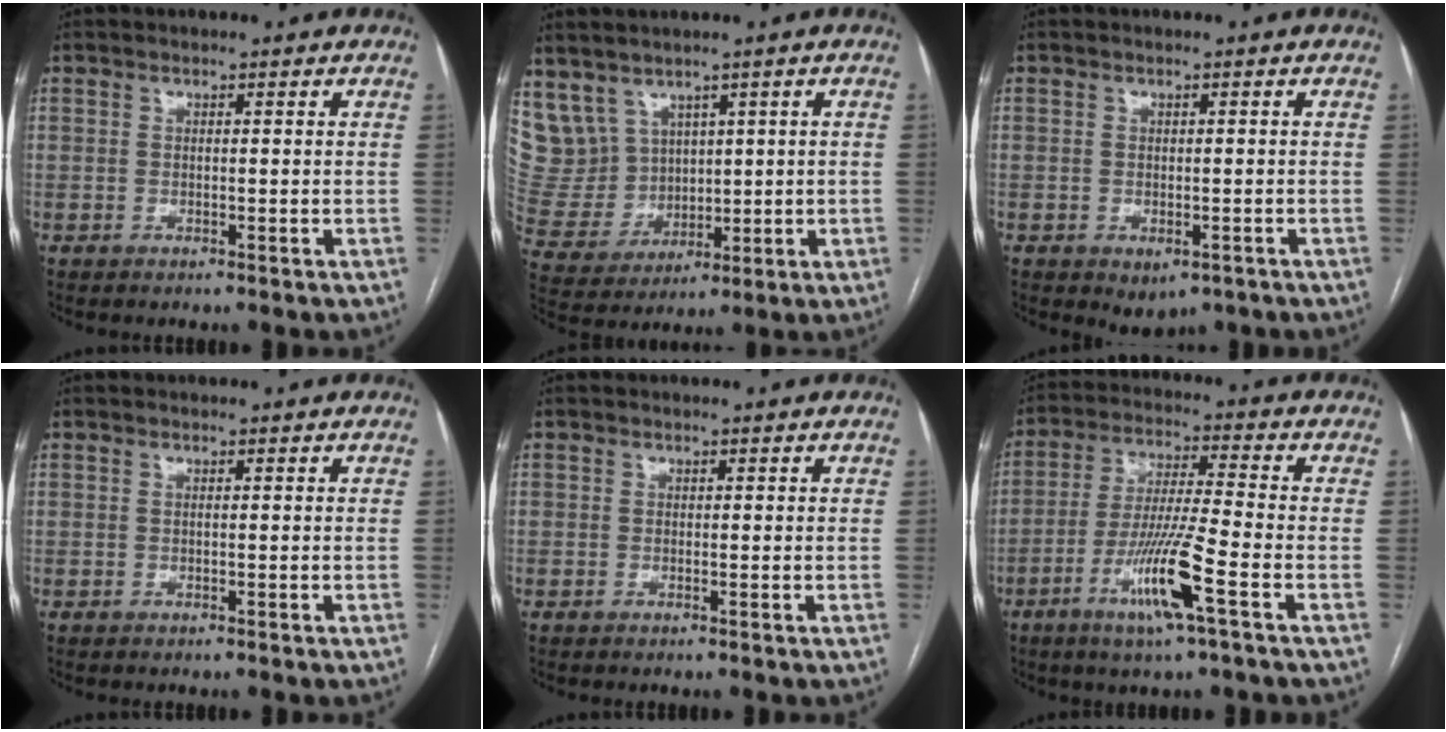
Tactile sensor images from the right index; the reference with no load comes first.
{"total": 11.6, "force": [5.5, 9.9, 2.8], "torque": [-0.089, 0.054, 0.143]}
{"total": 3.4, "force": [-1.9, 2.2, 1.8], "torque": [-0.015, -0.002, -0.014]}
{"total": 0.0}
{"total": 0.0}
{"total": 11.3, "force": [-5.0, -0.5, 10.2], "torque": [-0.198, -0.015, -0.097]}